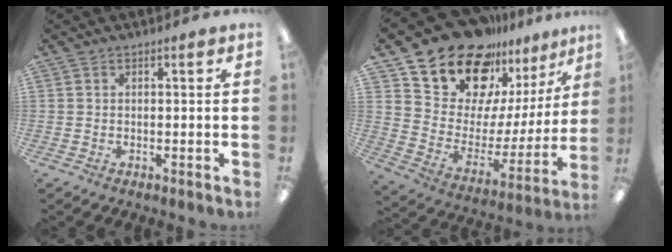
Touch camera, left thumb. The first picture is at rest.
{"total": 20.0, "force": [16.5, 9.5, 6.0], "torque": [-0.117, -0.123, 0.297]}